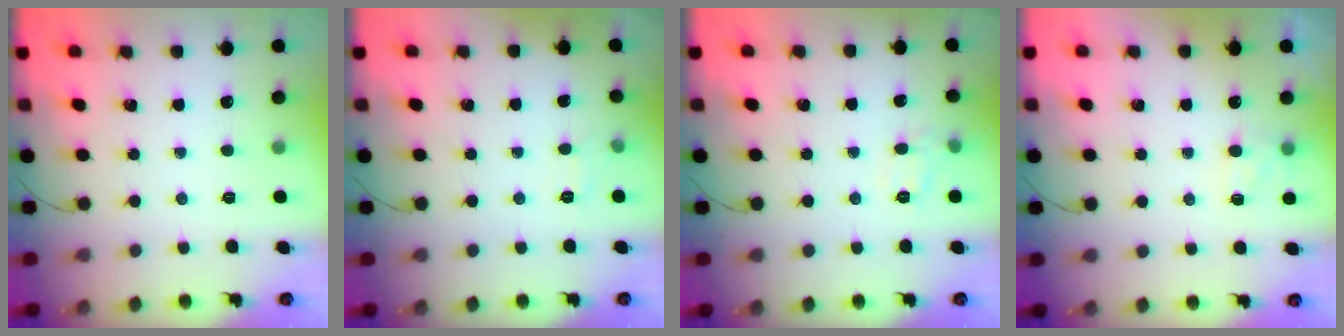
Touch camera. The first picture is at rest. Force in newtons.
{"total": 2.7, "press": 2.2, "slide": 1.6}
{"total": 7.3, "press": 7.2, "slide": 1.0}
{"total": 4.9, "press": 4.7, "slide": 1.6}